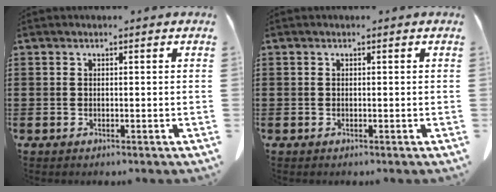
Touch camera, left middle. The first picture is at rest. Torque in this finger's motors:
{"motor_torque": [-0.01, -0.13, 0.00, 0.01]}